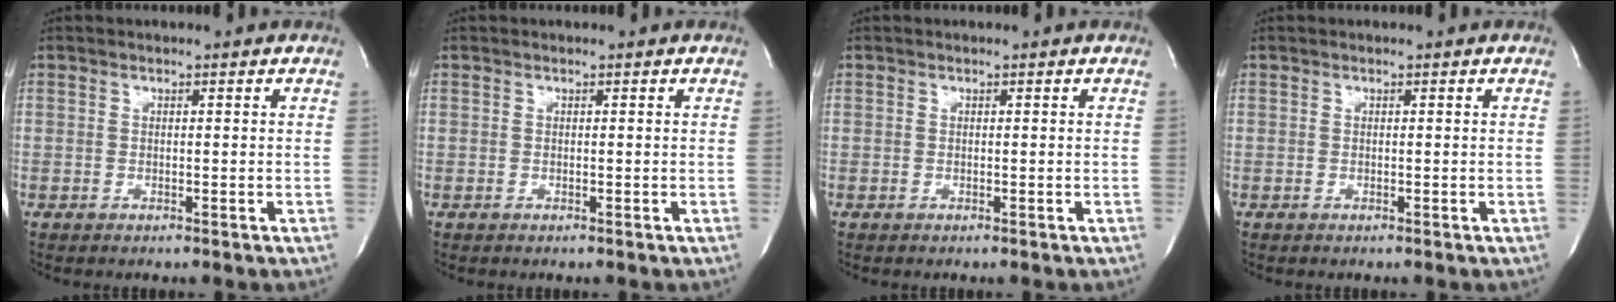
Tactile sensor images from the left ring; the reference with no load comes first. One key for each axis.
{"total": 0.0}
{"total": 0.0}
{"total": 0.0}